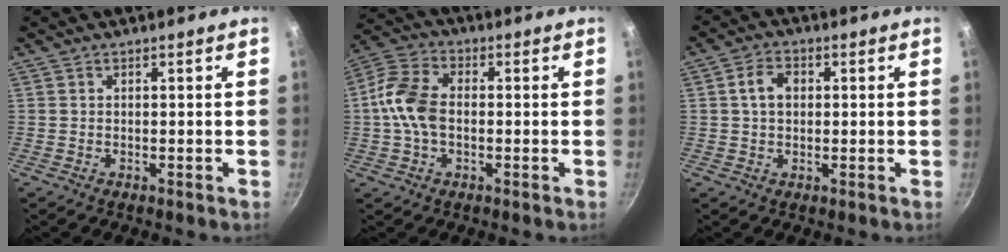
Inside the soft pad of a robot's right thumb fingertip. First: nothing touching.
{"total": 9.9, "force": [-0.6, 6.4, 7.5], "torque": [-0.148, 0.028, -0.025]}
{"total": 4.7, "force": [0.7, 3.4, 3.2], "torque": [-0.045, 0.012, 0.007]}